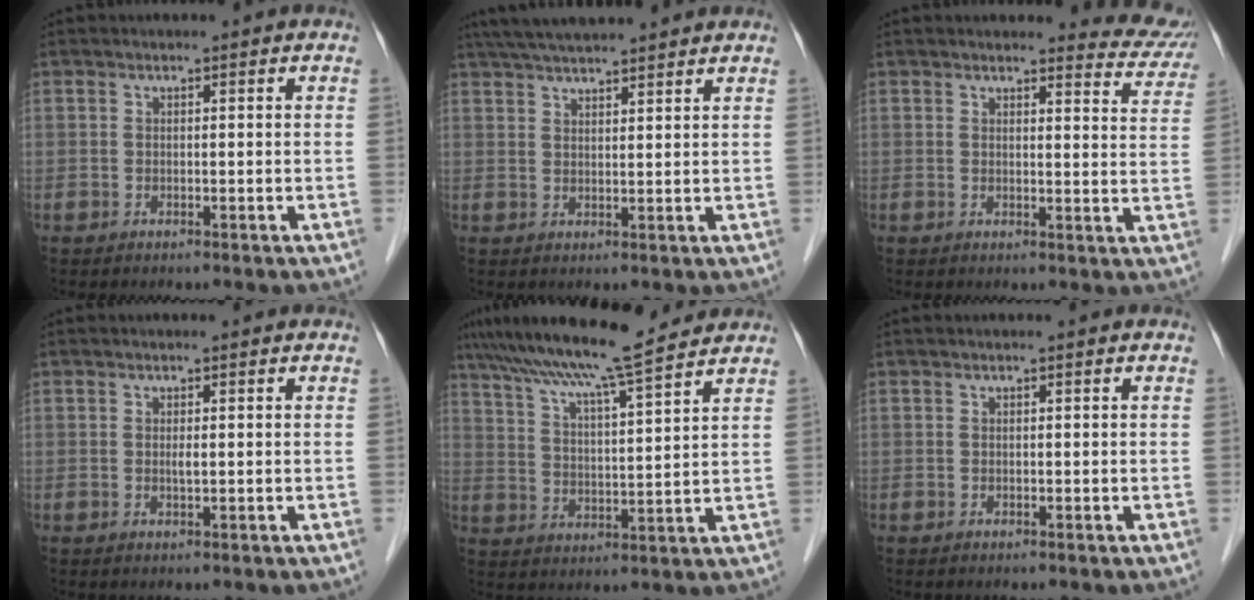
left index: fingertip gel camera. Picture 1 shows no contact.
{"total": 10.7, "force": [9.5, 0.8, 4.9], "torque": [-0.081, 0.038, 0.140]}
{"total": 6.8, "force": [6.6, 1.4, 0.5], "torque": [0.010, -0.030, 0.050]}
{"total": 0.9, "force": [0.1, 0.1, 0.8], "torque": [-0.019, -0.003, 0.002]}
{"total": 14.3, "force": [12.3, 0.0, 7.3], "torque": [-0.131, 0.022, 0.194]}
{"total": 0.0}